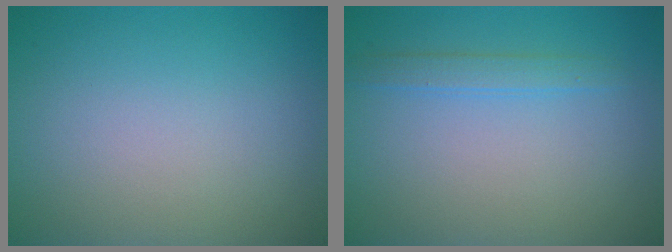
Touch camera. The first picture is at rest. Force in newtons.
{"total": 1.5, "press": 1.5, "slide": 0.2}